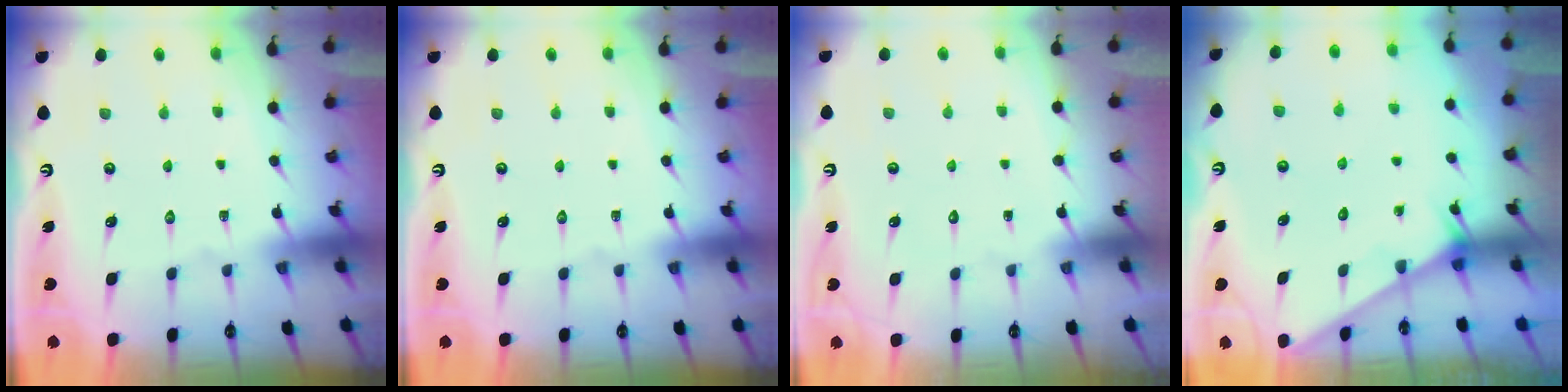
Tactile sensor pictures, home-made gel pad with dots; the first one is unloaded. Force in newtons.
{"total": 0.0}
{"total": 1.6, "press": 1.6, "slide": 0.0}
{"total": 1.4, "press": 1.4, "slide": 0.1}